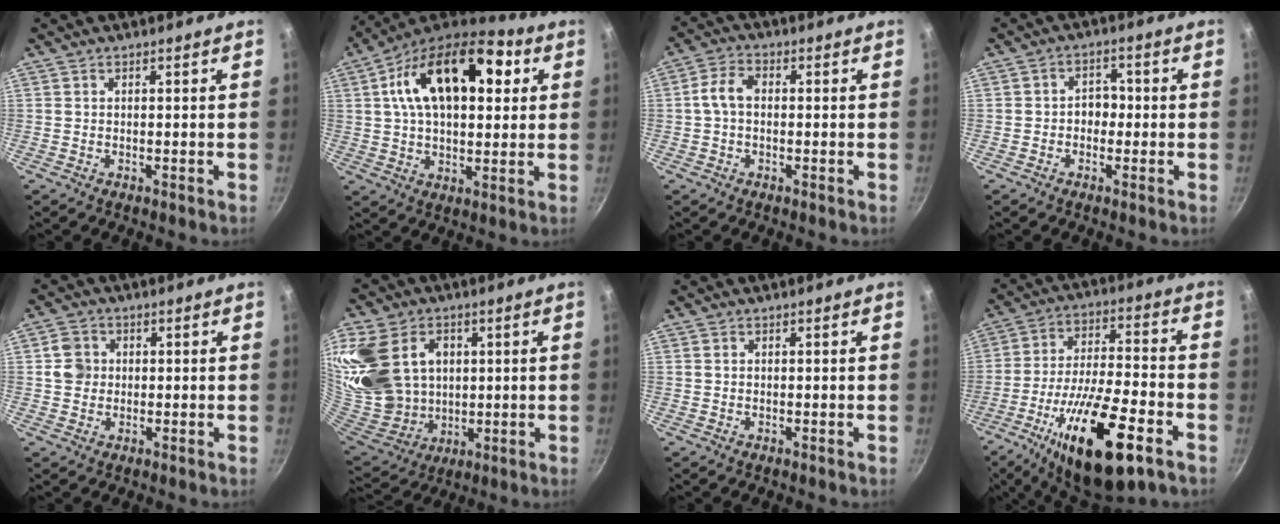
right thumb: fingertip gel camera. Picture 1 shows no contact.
{"total": 22.7, "force": [6.5, 12.8, 17.7], "torque": [-0.278, 0.011, 0.090]}
{"total": 4.8, "force": [-0.2, 3.4, 3.5], "torque": [-0.065, 0.020, -0.012]}
{"total": 3.8, "force": [-0.7, 3.0, 2.2], "torque": [-0.003, 0.013, -0.015]}
{"total": 4.6, "force": [0.5, 4.2, 1.8], "torque": [-0.012, 0.006, 0.002]}
{"total": 24.0, "force": [6.4, 18.2, 14.2], "torque": [-0.291, -0.011, 0.138]}
{"total": 0.7, "force": [0.3, 0.5, 0.4], "torque": [-0.006, 0.002, 0.006]}
{"total": 22.6, "force": [-10.9, 7.4, 18.4], "torque": [-0.303, 0.028, -0.181]}